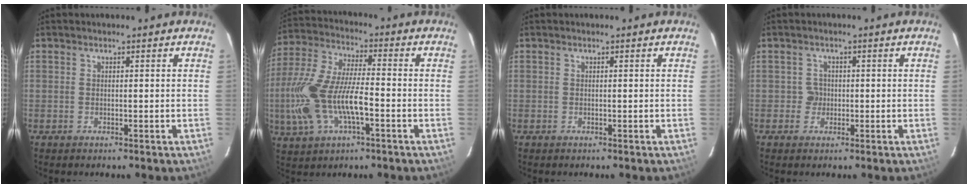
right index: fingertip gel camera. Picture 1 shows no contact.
{"total": 17.0, "force": [-4.4, 6.6, 15.0], "torque": [-0.324, -0.006, -0.084]}
{"total": 0.0}
{"total": 1.9, "force": [-0.3, 1.9, -0.2], "torque": [0.008, 0.009, -0.003]}